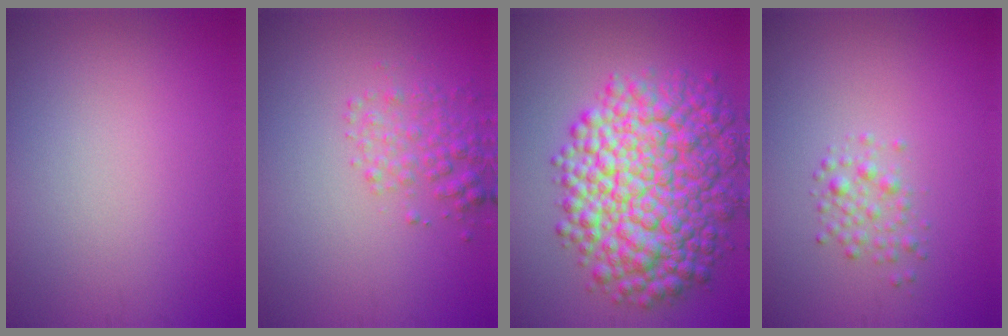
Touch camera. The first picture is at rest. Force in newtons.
{"total": 2.5, "press": 2.5, "slide": 0.1}
{"total": 11.6, "press": 11.6, "slide": 0.1}
{"total": 1.6, "press": 1.6, "slide": 0.1}